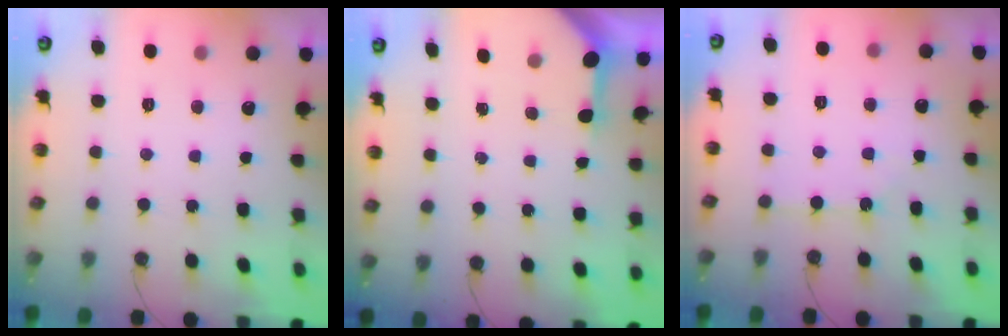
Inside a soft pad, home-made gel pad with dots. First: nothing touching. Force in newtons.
{"total": 3.3, "press": 3.3, "slide": 0.4}
{"total": 2.1, "press": 2.1, "slide": 0.4}